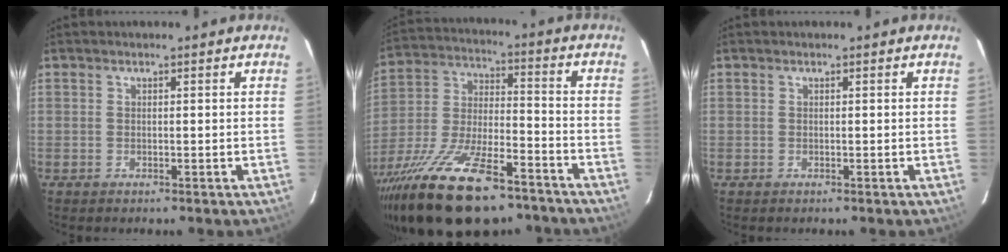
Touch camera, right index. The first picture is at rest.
{"total": 27.4, "force": [-19.0, 9.7, 17.2], "torque": [-0.340, -0.043, -0.305]}
{"total": 0.0}